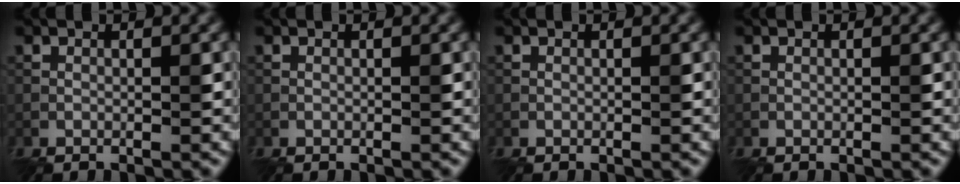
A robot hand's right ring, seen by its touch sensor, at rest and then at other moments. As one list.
[{"total": 0.0}, {"total": 0.0}, {"total": 0.0}]